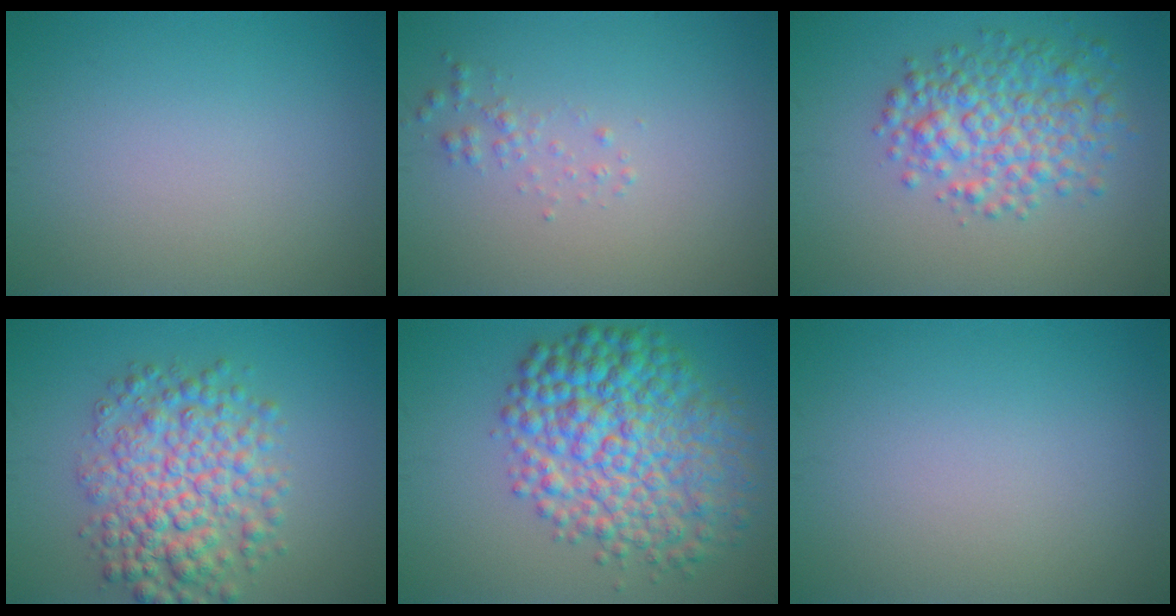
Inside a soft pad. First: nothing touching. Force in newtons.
{"total": 1.1, "press": 1.1, "slide": 0.0}
{"total": 5.2, "press": 5.2, "slide": 0.1}
{"total": 7.0, "press": 7.0, "slide": 0.1}
{"total": 9.7, "press": 9.7, "slide": 0.2}
{"total": 0.0}